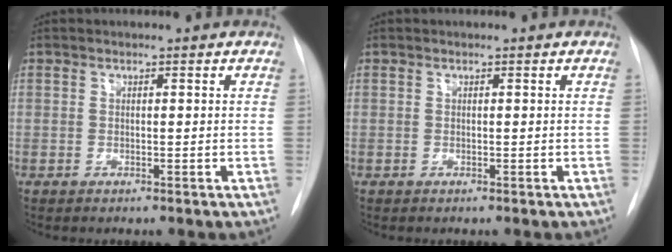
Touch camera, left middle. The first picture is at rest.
{"total": 0.0}